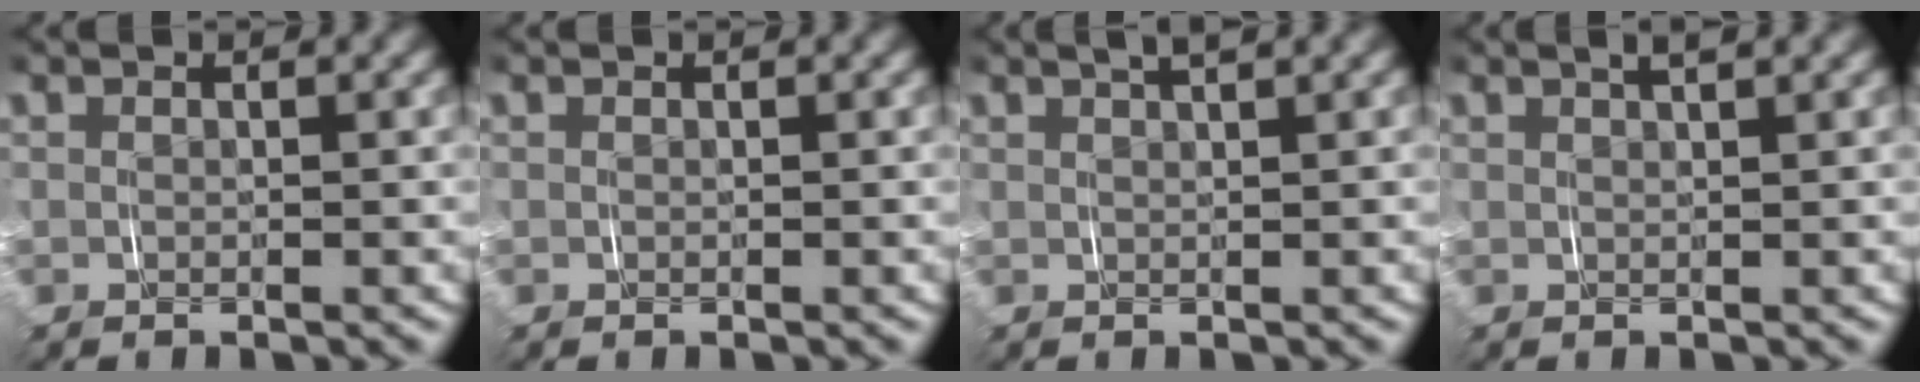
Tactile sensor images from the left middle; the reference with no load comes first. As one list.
[{"total": 0.0}, {"total": 2.9, "force": [2.1, 0.5, 1.9], "torque": [-0.024, 0.014, 0.030]}, {"total": 2.5, "force": [1.8, 0.4, 1.7], "torque": [-0.023, 0.013, 0.025]}]